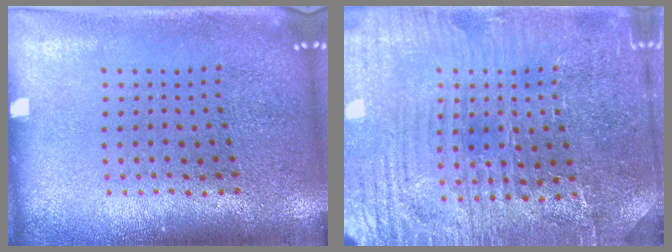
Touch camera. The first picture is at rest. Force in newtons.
{"total": 4.1, "press": 4.0, "slide": 0.9}